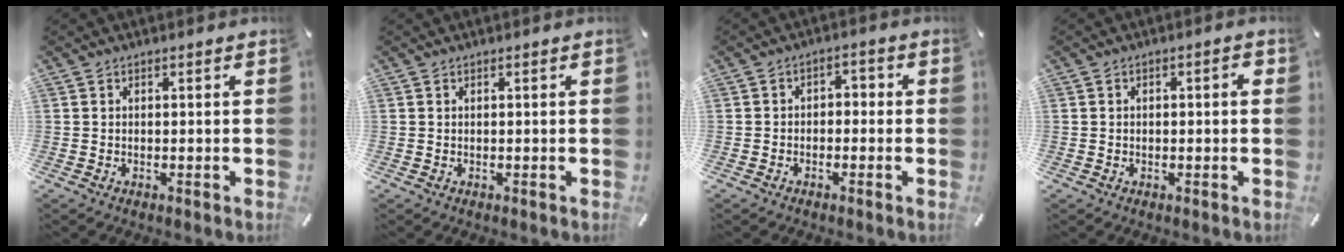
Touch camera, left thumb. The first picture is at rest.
{"total": 0.0}
{"total": 3.0, "force": [-2.2, 1.7, 0.9], "torque": [-0.017, 0.016, -0.046]}
{"total": 2.1, "force": [-0.4, 0.9, 1.8], "torque": [-0.031, 0.007, -0.009]}